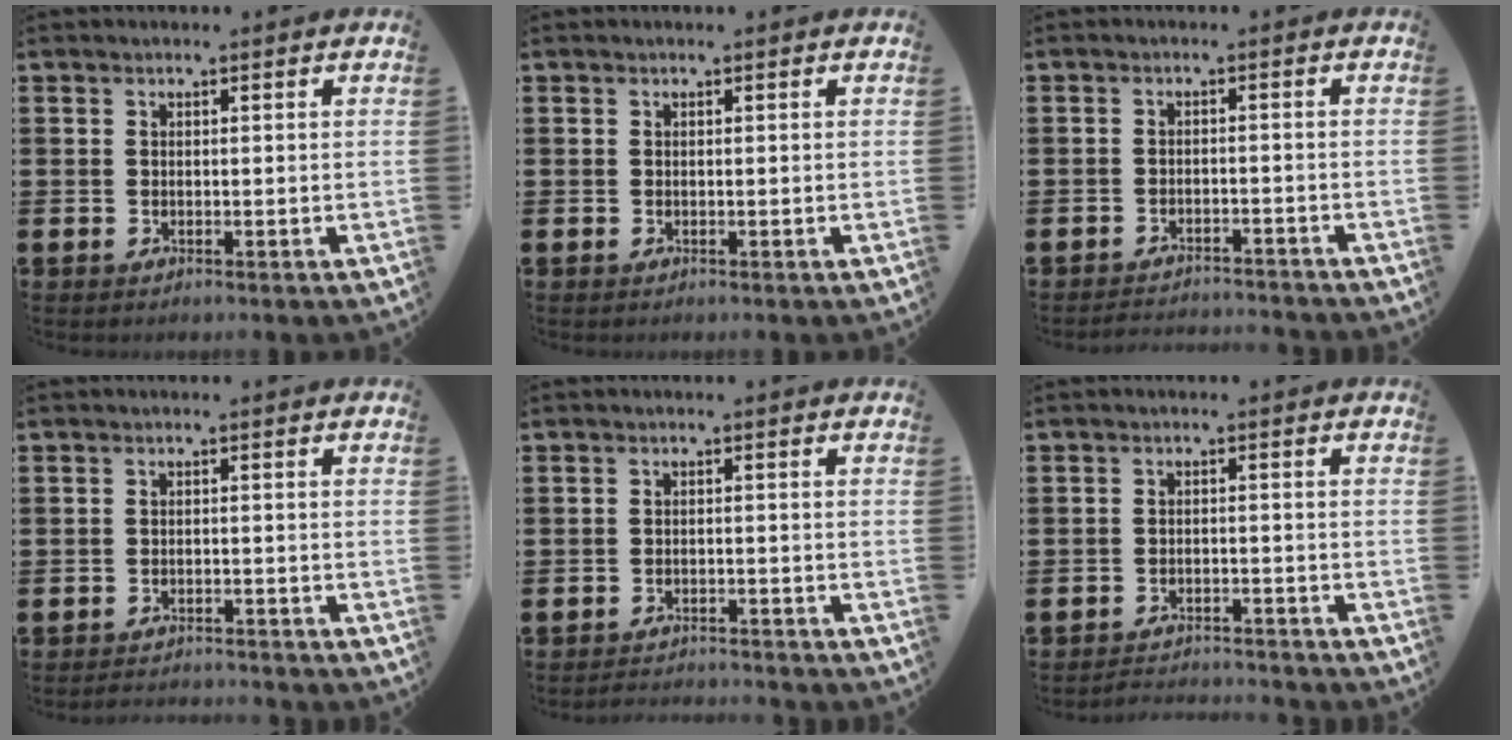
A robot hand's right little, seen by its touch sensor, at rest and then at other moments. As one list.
[{"total": 0.0}, {"total": 1.9, "force": [-1.9, -0.1, -0.1], "torque": [-0.004, 0.004, -0.041]}, {"total": 1.6, "force": [-1.6, 0.0, -0.1], "torque": [-0.003, 0.004, -0.033]}, {"total": 1.7, "force": [-1.7, -0.1, -0.1], "torque": [-0.004, 0.005, -0.037]}, {"total": 2.1, "force": [-2.1, -0.1, -0.1], "torque": [-0.003, 0.004, -0.047]}]